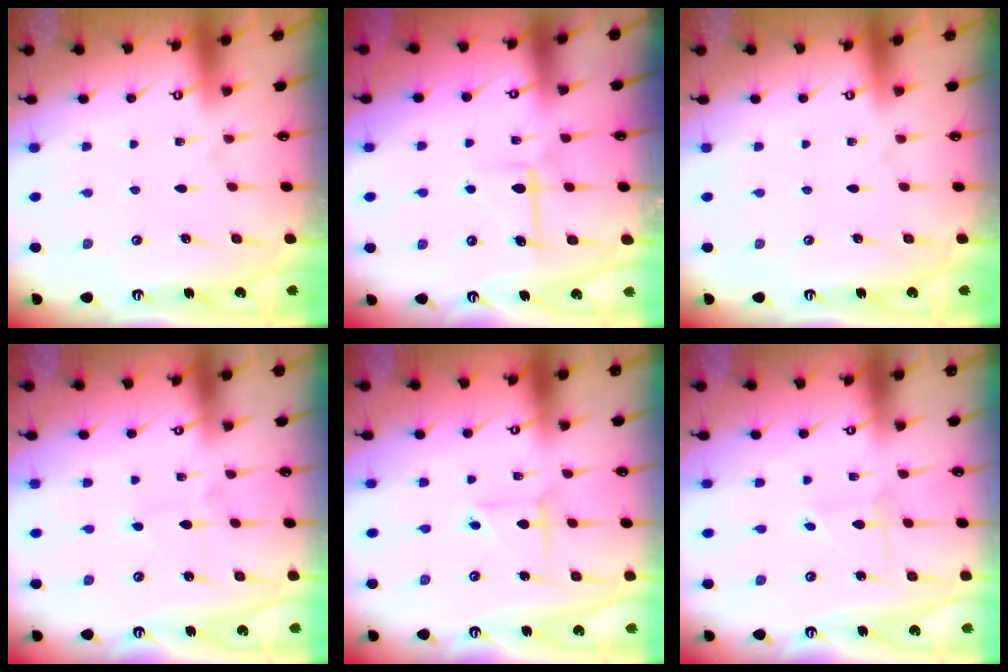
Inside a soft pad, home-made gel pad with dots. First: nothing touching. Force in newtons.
{"total": 6.2, "press": 6.2, "slide": 0.3}
{"total": 0.0}
{"total": 3.1, "press": 3.1, "slide": 0.3}
{"total": 3.2, "press": 3.2, "slide": 0.4}
{"total": 2.0, "press": 2.0, "slide": 0.2}